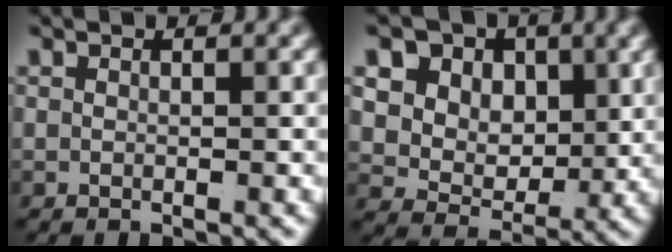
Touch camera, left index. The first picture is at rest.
{"total": 12.7, "force": [2.4, 10.7, 6.2], "torque": [-0.144, -0.024, 0.031]}